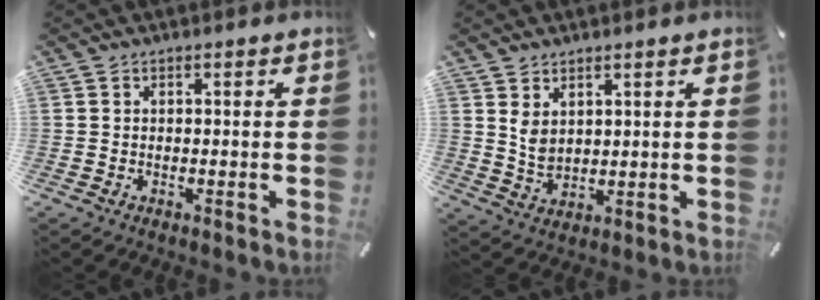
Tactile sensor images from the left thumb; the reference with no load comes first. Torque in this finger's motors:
{"motor_torque": [0.31, 0.23, 0.55, -0.62, 0.21]}